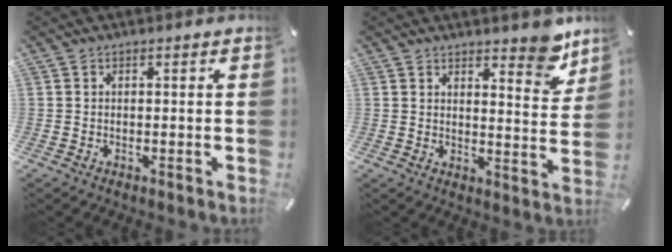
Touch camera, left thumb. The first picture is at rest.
{"total": 7.9, "force": [6.5, 3.0, 3.2], "torque": [-0.019, -0.053, 0.110]}